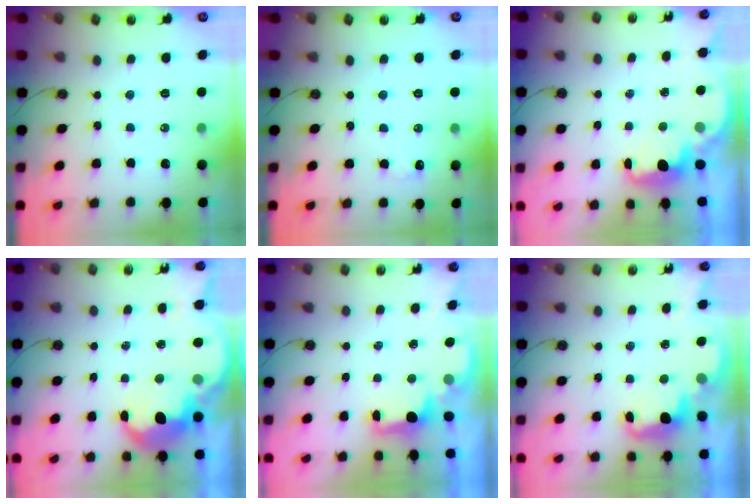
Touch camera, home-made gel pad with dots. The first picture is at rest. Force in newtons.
{"total": 6.6, "press": 6.5, "slide": 1.4}
{"total": 2.5, "press": 2.4, "slide": 0.8}
{"total": 10.5, "press": 10.5, "slide": 0.5}
{"total": 1.6, "press": 1.5, "slide": 0.6}
{"total": 2.5, "press": 2.4, "slide": 0.6}